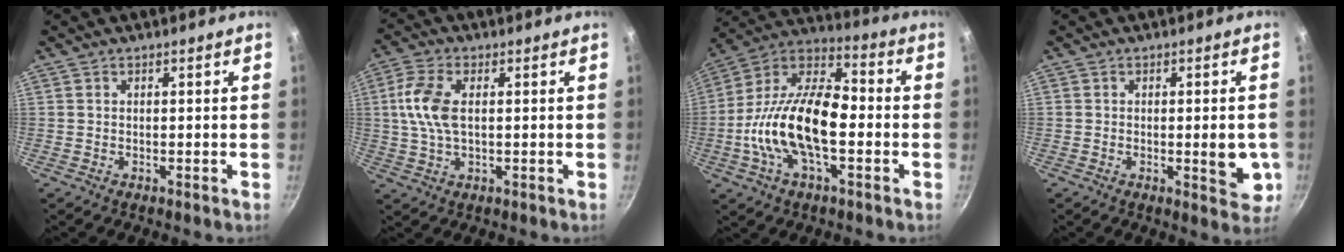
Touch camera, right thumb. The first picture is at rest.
{"total": 8.4, "force": [1.2, 4.4, 7.1], "torque": [-0.148, 0.009, 0.018]}
{"total": 20.3, "force": [-3.5, 10.2, 17.2], "torque": [-0.303, 0.043, -0.084]}
{"total": 6.5, "force": [-0.9, 2.4, 6.0], "torque": [-0.063, -0.007, -0.011]}